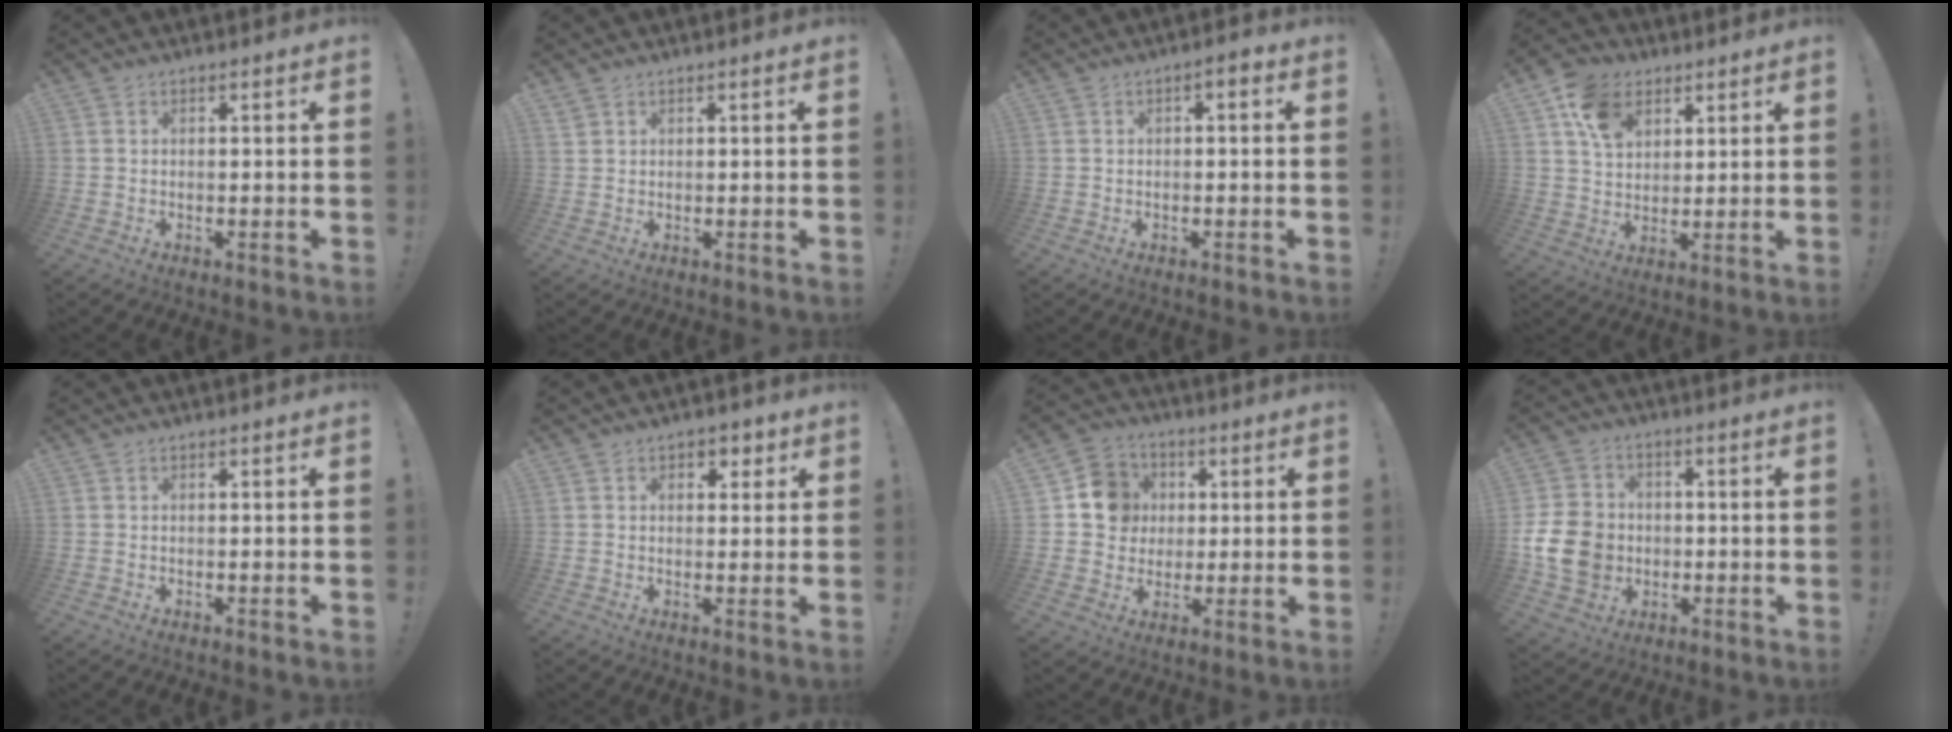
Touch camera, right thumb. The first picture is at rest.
{"total": 1.3, "force": [1.0, 0.8, 0.3], "torque": [-0.004, -0.003, 0.019]}
{"total": 2.0, "force": [-1.0, 0.7, 1.6], "torque": [-0.032, 0.014, -0.019]}
{"total": 11.4, "force": [5.6, 8.6, 4.9], "torque": [-0.071, -0.020, 0.109]}
{"total": 0.0}
{"total": 3.4, "force": [1.4, 2.8, 1.4], "torque": [-0.008, -0.003, 0.020]}
{"total": 11.1, "force": [1.5, 10.6, 2.9], "torque": [-0.027, 0.005, 0.036]}
{"total": 14.0, "force": [-2.8, 11.6, 7.2], "torque": [-0.129, 0.027, -0.042]}